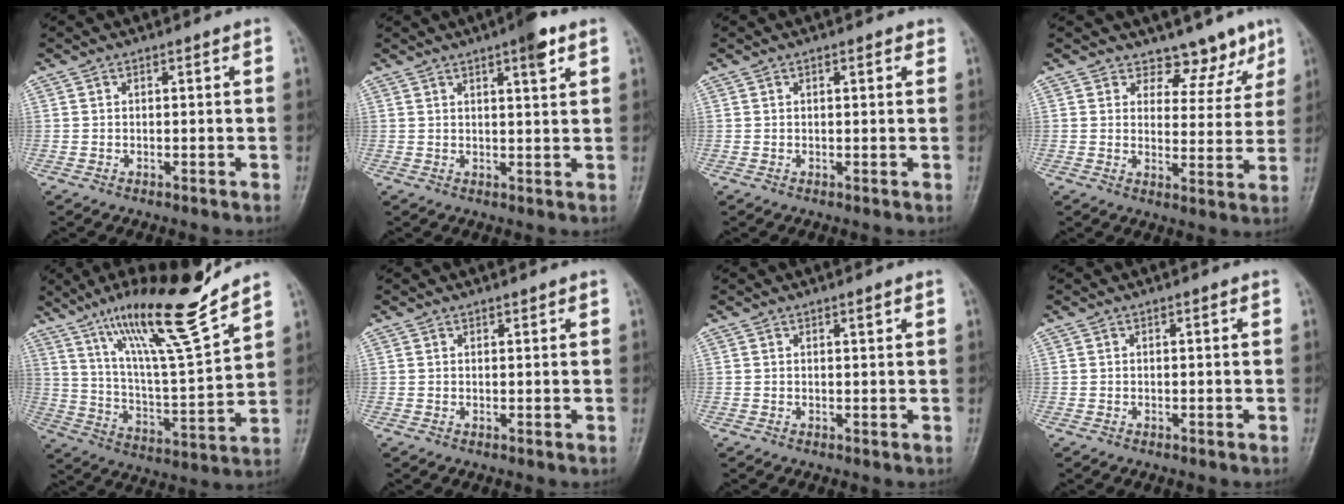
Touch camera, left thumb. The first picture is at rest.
{"total": 5.1, "force": [2.9, 1.0, 4.1], "torque": [-0.055, -0.010, 0.039]}
{"total": 1.4, "force": [0.8, 0.6, 1.1], "torque": [-0.012, 0.000, 0.007]}
{"total": 7.5, "force": [5.9, 4.2, 1.7], "torque": [0.014, -0.043, 0.075]}
{"total": 19.3, "force": [14.2, 1.7, 13.0], "torque": [-0.198, -0.080, 0.247]}
{"total": 0.7, "force": [0.6, 0.2, 0.2], "torque": [-0.004, -0.004, 0.009]}
{"total": 0.9, "force": [0.6, 0.2, 0.7], "torque": [-0.010, -0.003, 0.009]}
{"total": 0.0}